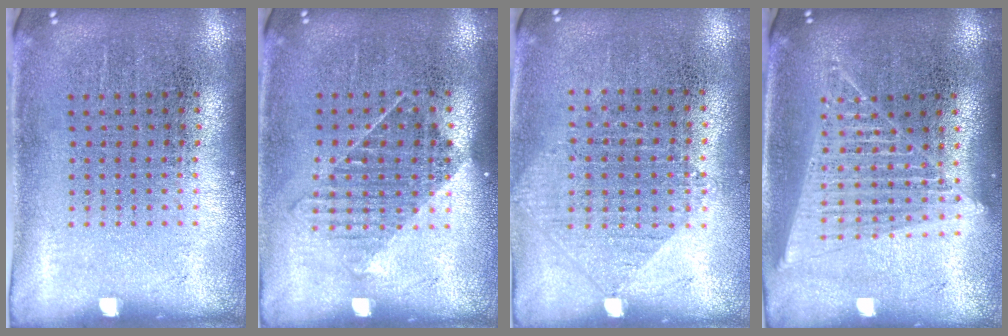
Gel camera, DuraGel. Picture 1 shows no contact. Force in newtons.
{"total": 1.1, "press": 0.9, "slide": 0.6}
{"total": 0.5, "press": 0.5, "slide": 0.2}
{"total": 1.7, "press": 1.6, "slide": 0.7}